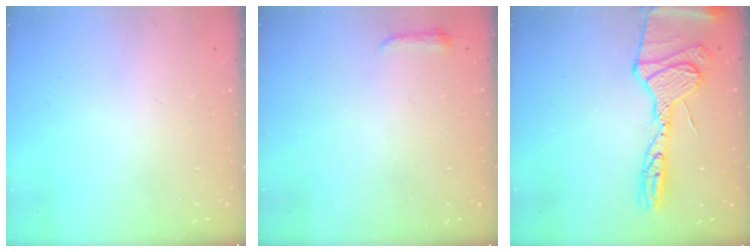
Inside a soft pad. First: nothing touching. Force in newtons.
{"total": 3.0, "press": 2.9, "slide": 0.6}
{"total": 18.9, "press": 18.8, "slide": 1.9}